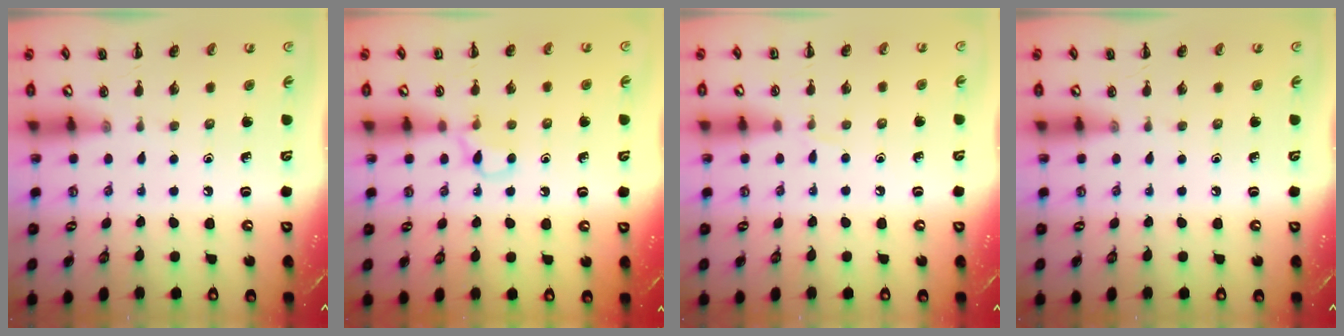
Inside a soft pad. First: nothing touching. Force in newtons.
{"total": 4.8, "press": 4.6, "slide": 1.6}
{"total": 2.7, "press": 2.5, "slide": 1.0}
{"total": 0.0}